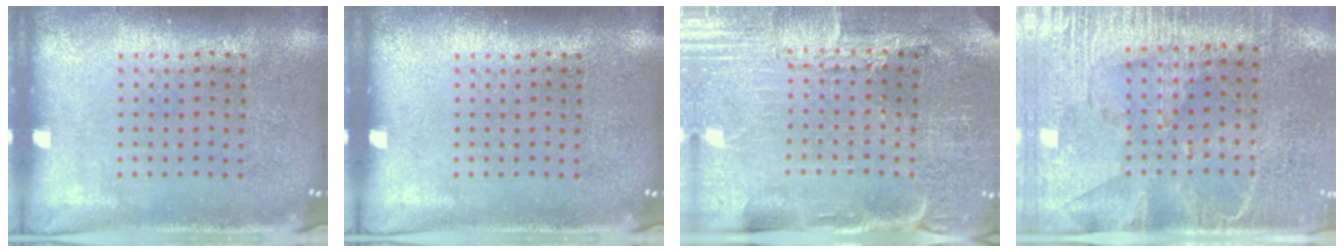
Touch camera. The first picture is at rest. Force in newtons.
{"total": 0.0}
{"total": 3.8, "press": 3.7, "slide": 0.8}
{"total": 2.9, "press": 2.6, "slide": 1.4}